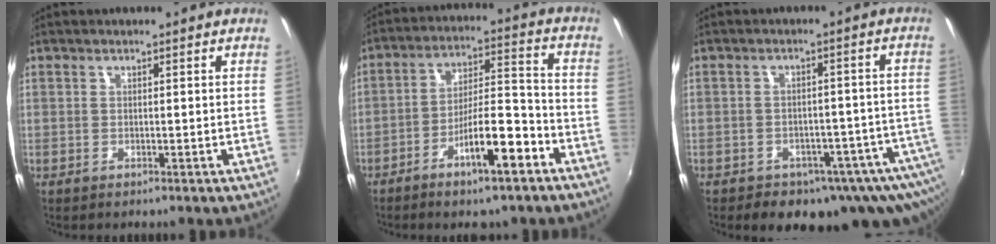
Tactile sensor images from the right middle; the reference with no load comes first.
{"total": 11.2, "force": [-6.6, 2.4, 8.6], "torque": [-0.147, 0.013, -0.101]}
{"total": 16.5, "force": [-10.9, 9.5, 8.1], "torque": [-0.116, -0.007, -0.117]}